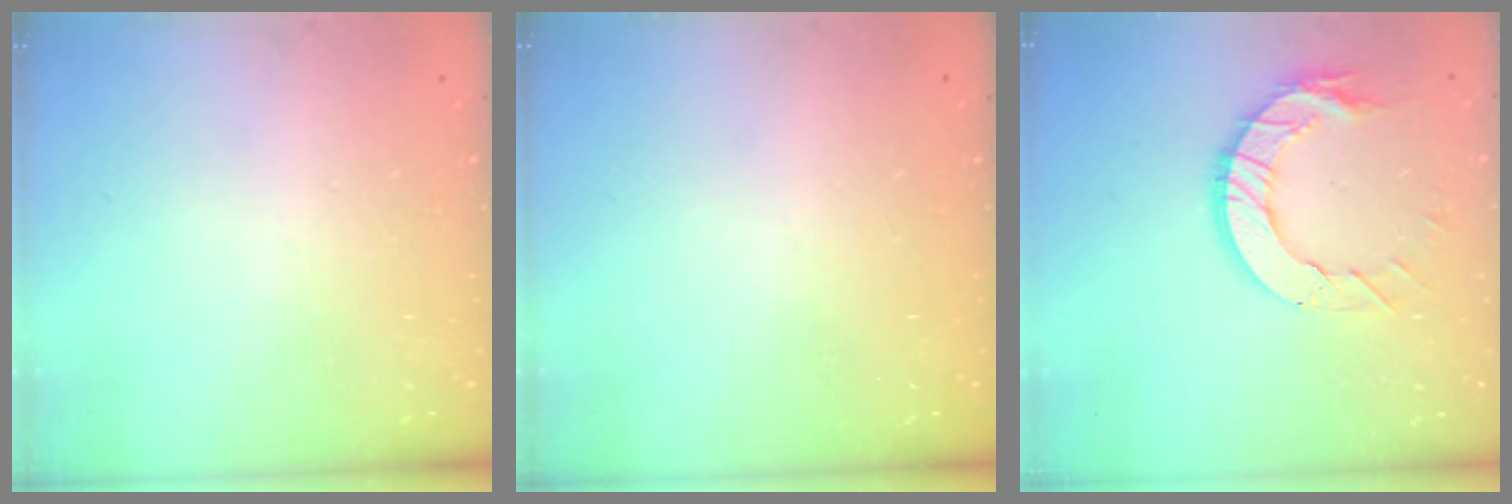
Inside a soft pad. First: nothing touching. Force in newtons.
{"total": 0.0}
{"total": 11.5, "press": 11.4, "slide": 1.2}